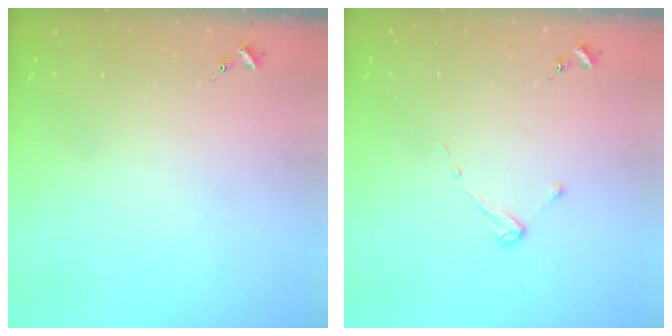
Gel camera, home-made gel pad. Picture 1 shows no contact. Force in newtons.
{"total": 2.7, "press": 2.7, "slide": 0.3}